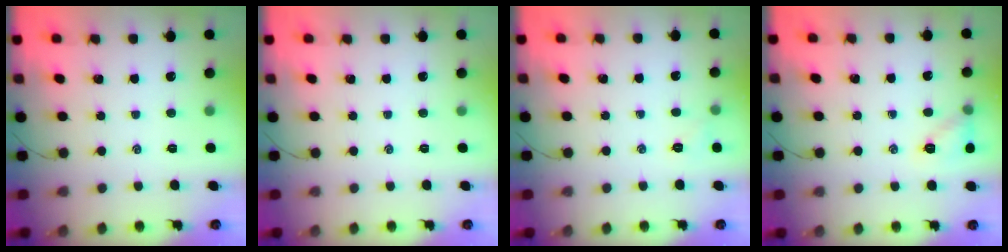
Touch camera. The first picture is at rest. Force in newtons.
{"total": 0.0}
{"total": 4.8, "press": 4.6, "slide": 1.0}
{"total": 8.0, "press": 7.9, "slide": 0.9}